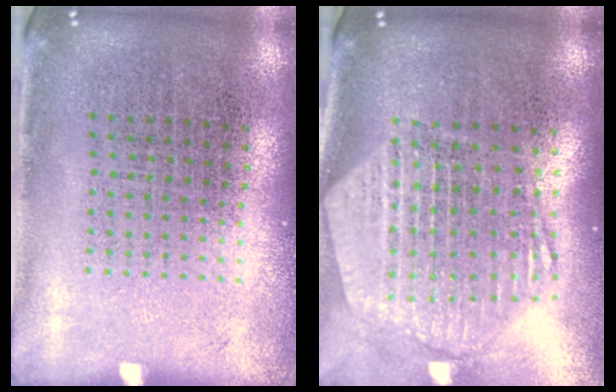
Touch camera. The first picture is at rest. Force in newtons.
{"total": 2.6, "press": 2.1, "slide": 1.5}